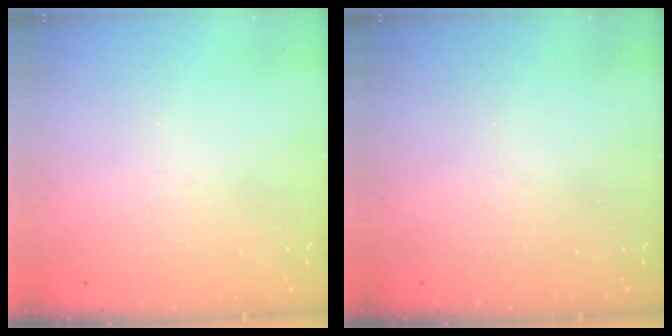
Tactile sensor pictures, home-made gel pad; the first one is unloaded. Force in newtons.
{"total": 0.0}